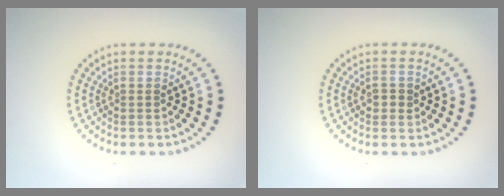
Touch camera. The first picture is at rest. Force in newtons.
{"total": 1.0, "press": 1.0, "slide": 0.1}